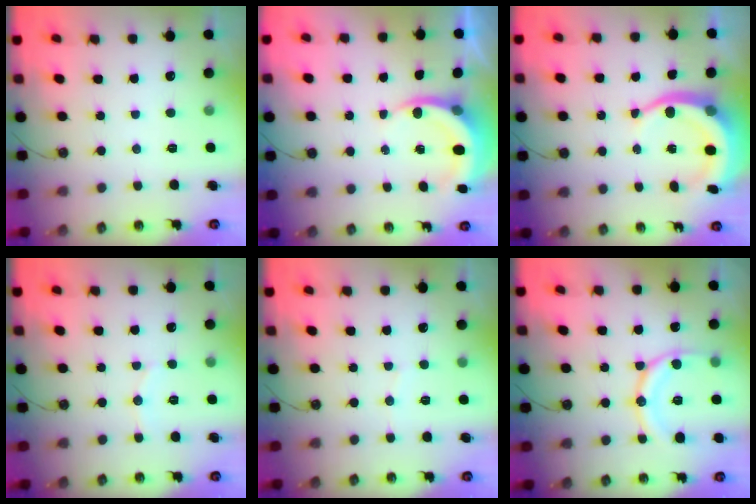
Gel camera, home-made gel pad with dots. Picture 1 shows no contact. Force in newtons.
{"total": 5.1, "press": 5.1, "slide": 0.5}
{"total": 10.2, "press": 10.1, "slide": 1.8}
{"total": 5.5, "press": 5.5, "slide": 0.5}
{"total": 3.7, "press": 3.7, "slide": 0.3}
{"total": 14.8, "press": 14.7, "slide": 1.5}